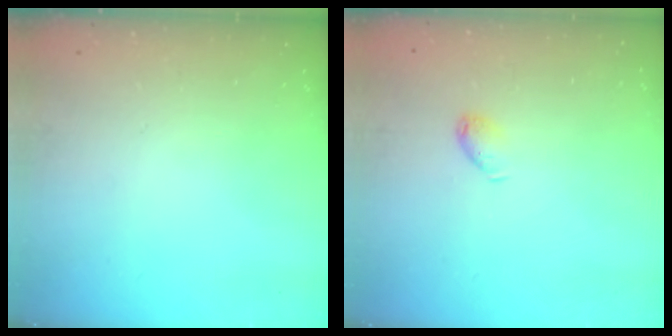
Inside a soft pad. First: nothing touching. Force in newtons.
{"total": 4.8, "press": 4.7, "slide": 1.0}